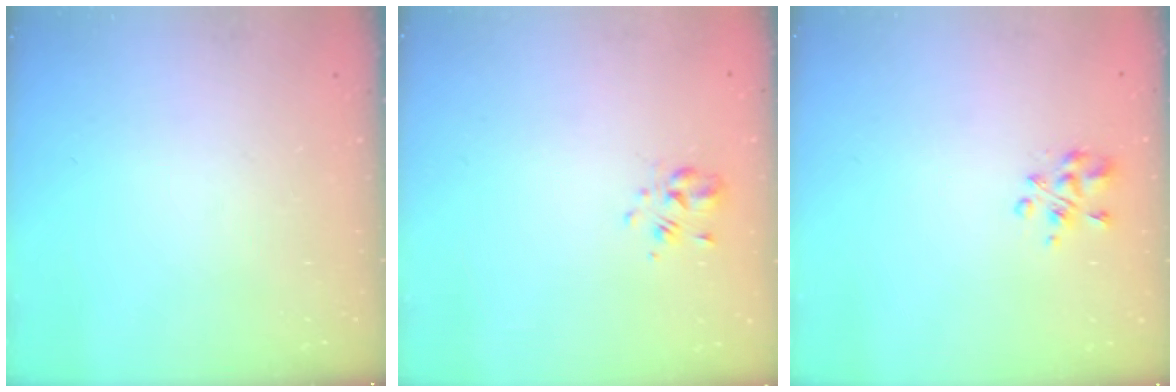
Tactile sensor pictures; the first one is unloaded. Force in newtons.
{"total": 2.0, "press": 1.7, "slide": 0.9}
{"total": 3.9, "press": 3.9, "slide": 0.4}